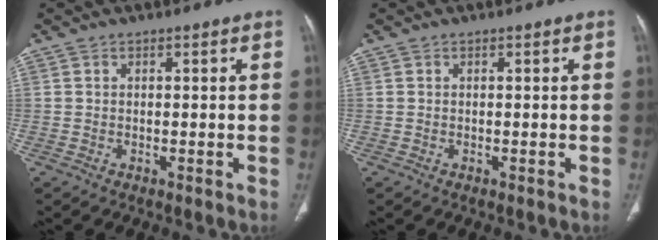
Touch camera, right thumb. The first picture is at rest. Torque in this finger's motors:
{"motor_torque": [0.00, 0.00, 0.00, 0.00, 0.00]}